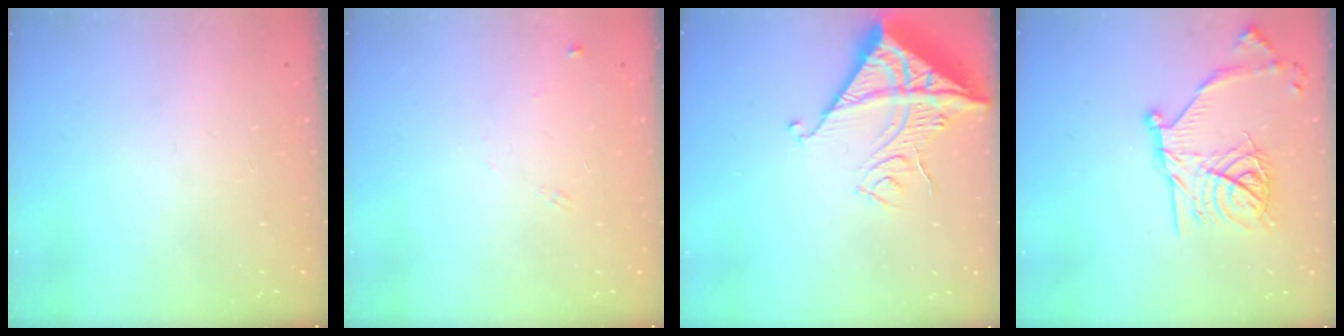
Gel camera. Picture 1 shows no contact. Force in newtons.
{"total": 5.7, "press": 5.6, "slide": 0.7}
{"total": 17.1, "press": 17.0, "slide": 1.6}
{"total": 19.4, "press": 19.3, "slide": 1.5}